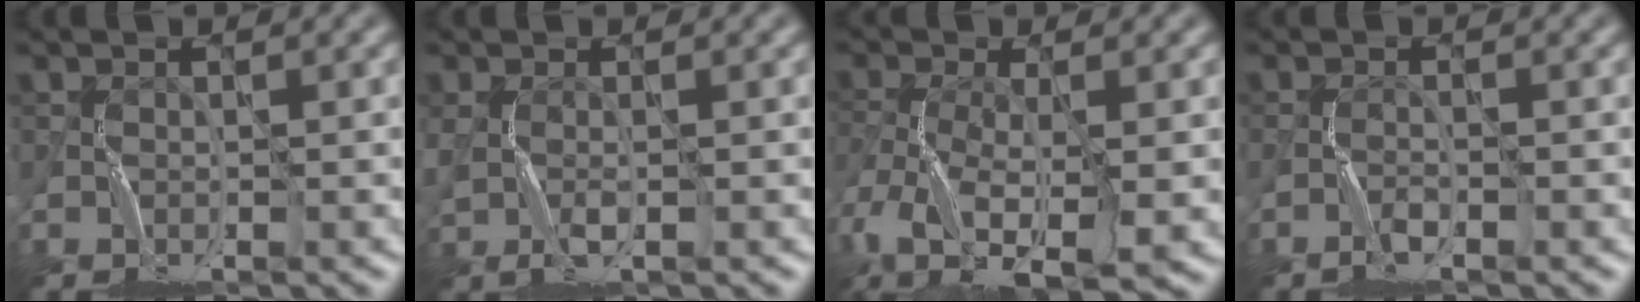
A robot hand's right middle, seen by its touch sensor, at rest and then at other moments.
{"total": 2.1, "force": [0.1, 0.9, 1.9], "torque": [-0.047, 0.000, 0.001]}
{"total": 10.6, "force": [-5.3, 4.5, 8.0], "torque": [-0.163, -0.020, -0.098]}
{"total": 1.2, "force": [-0.8, 0.2, 0.8], "torque": [-0.017, 0.006, -0.020]}